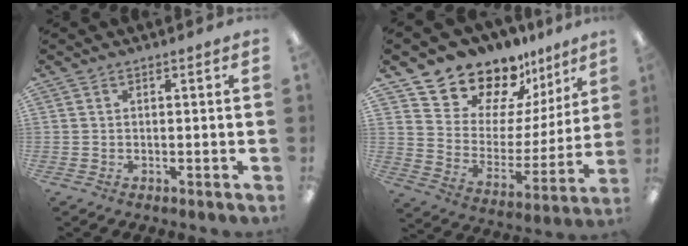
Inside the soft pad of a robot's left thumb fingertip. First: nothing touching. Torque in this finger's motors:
{"motor_torque": [0.48, 0.53, 1.54, -1.23, 0.20]}